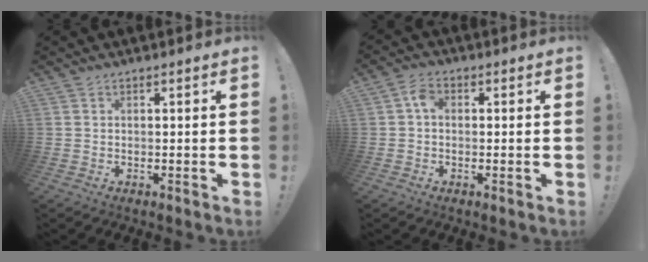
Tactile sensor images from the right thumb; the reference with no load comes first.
{"total": 4.2, "force": [0.3, 2.9, 3.0], "torque": [-0.051, 0.012, 0.005]}